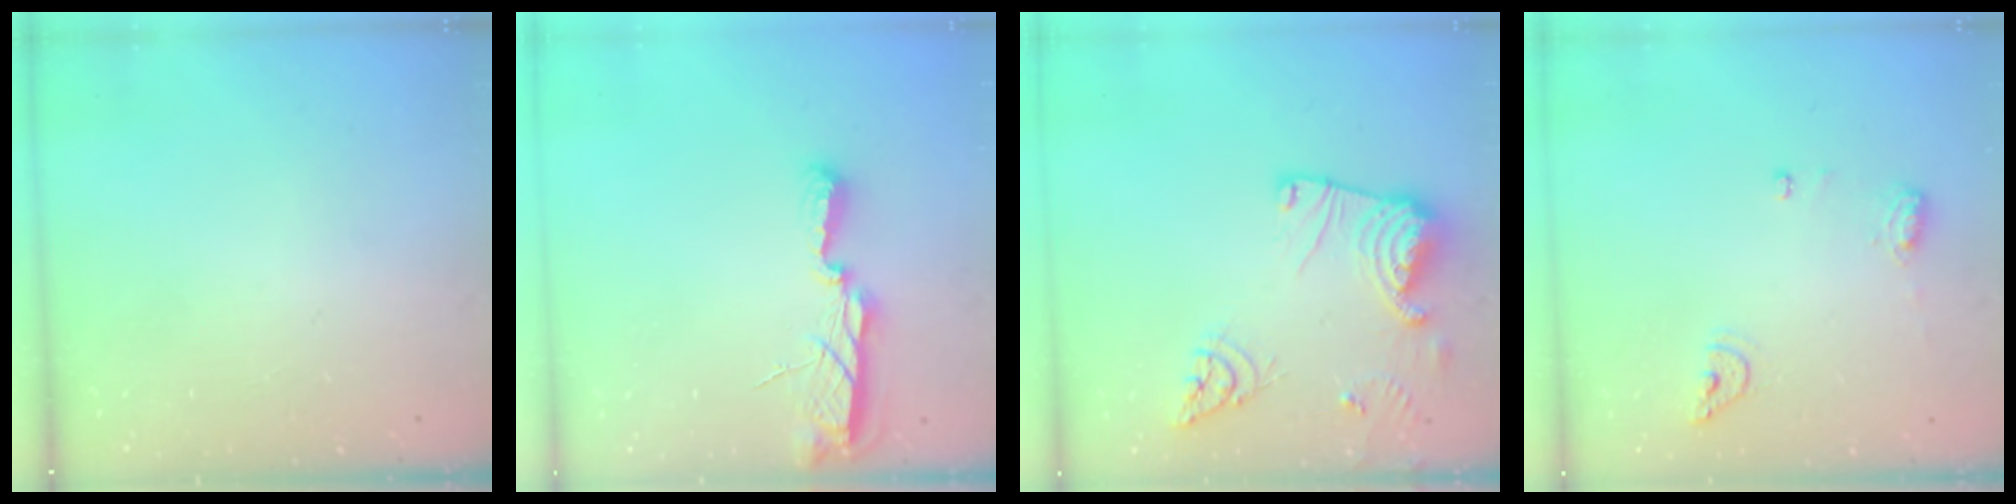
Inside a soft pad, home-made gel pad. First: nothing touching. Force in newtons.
{"total": 9.3, "press": 8.3, "slide": 4.1}
{"total": 17.7, "press": 17.6, "slide": 1.8}
{"total": 7.9, "press": 7.8, "slide": 1.1}